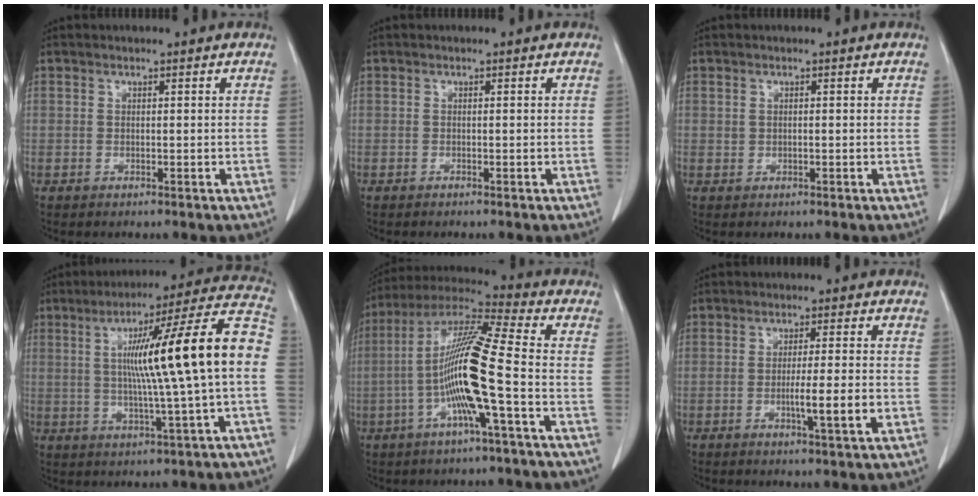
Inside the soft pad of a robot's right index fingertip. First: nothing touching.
{"total": 0.0}
{"total": 0.5, "force": [0.2, 0.5, 0.2], "torque": [0.002, 0.002, 0.006]}
{"total": 18.8, "force": [0.7, -0.7, 18.7], "torque": [-0.275, 0.025, 0.003]}
{"total": 14.9, "force": [-3.1, -0.3, 14.5], "torque": [-0.284, 0.007, -0.068]}
{"total": 6.0, "force": [-1.5, -0.2, 5.8], "torque": [-0.090, -0.008, -0.021]}